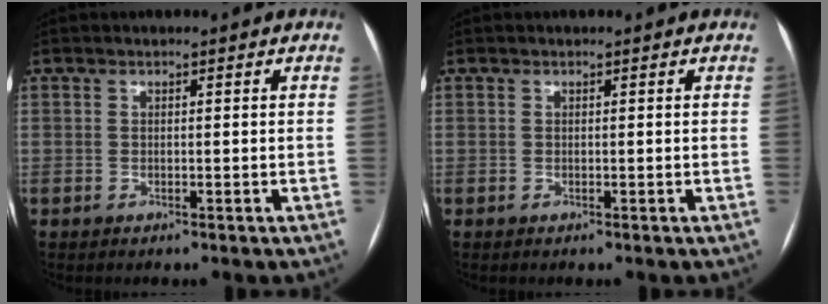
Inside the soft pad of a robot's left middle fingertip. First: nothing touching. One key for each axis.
{"total": 0.0}